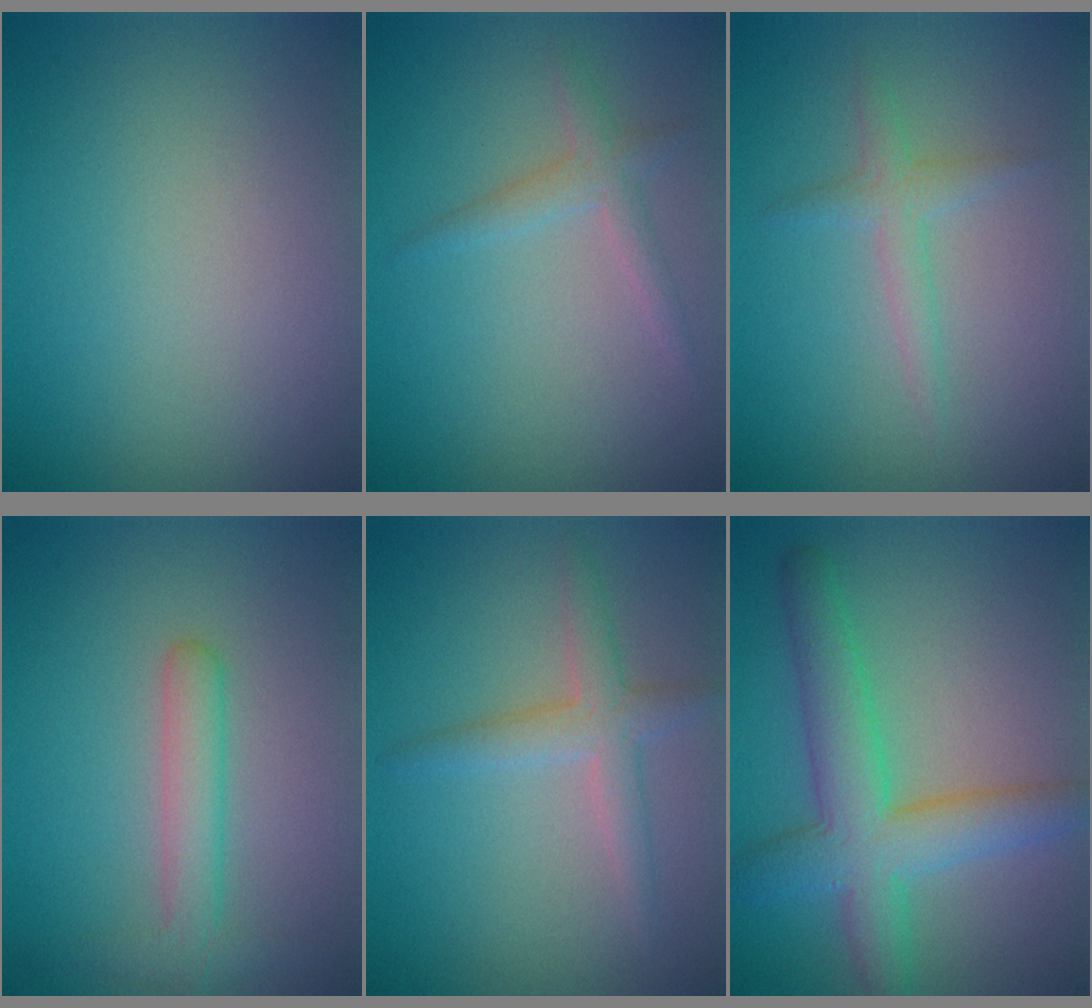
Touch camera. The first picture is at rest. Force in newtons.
{"total": 1.8, "press": 1.8, "slide": 0.1}
{"total": 1.7, "press": 1.7, "slide": 0.1}
{"total": 3.0, "press": 3.0, "slide": 0.0}
{"total": 2.6, "press": 2.6, "slide": 0.1}
{"total": 6.1, "press": 6.1, "slide": 0.2}